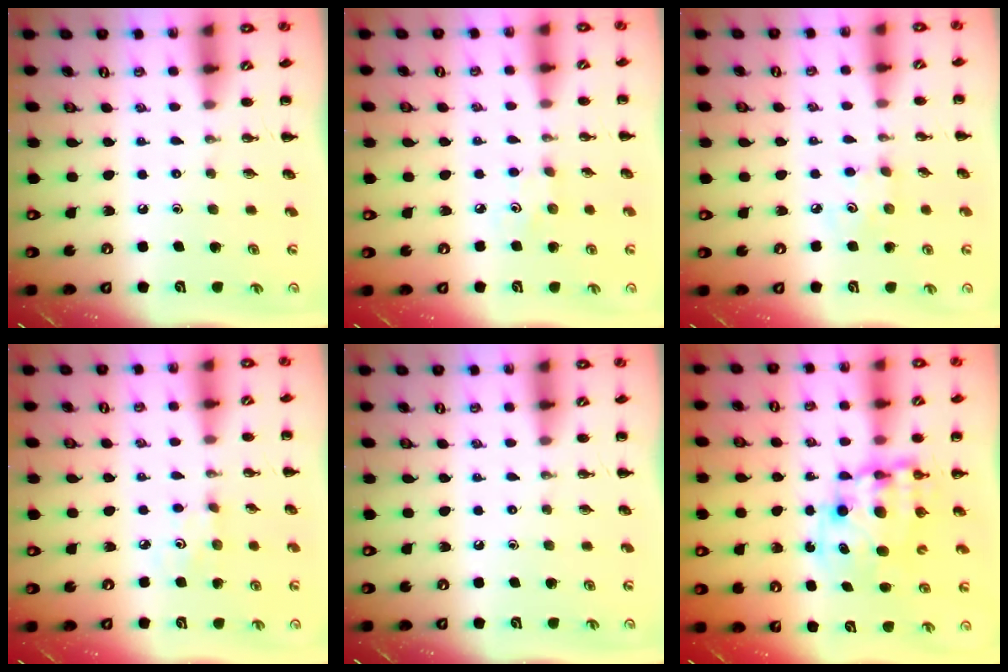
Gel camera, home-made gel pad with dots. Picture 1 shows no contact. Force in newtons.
{"total": 2.4, "press": 2.3, "slide": 0.7}
{"total": 4.3, "press": 4.2, "slide": 1.0}
{"total": 2.7, "press": 2.7, "slide": 0.5}
{"total": 0.0}
{"total": 10.9, "press": 10.5, "slide": 2.9}